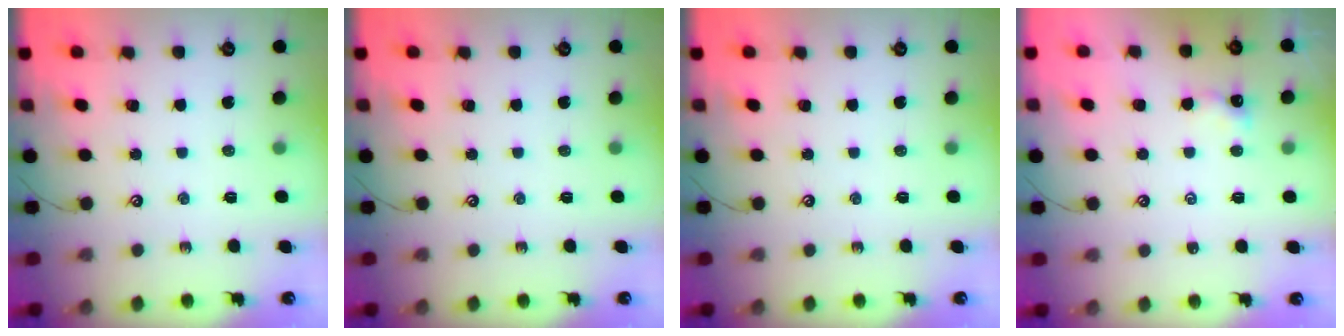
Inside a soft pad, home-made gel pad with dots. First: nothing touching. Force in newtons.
{"total": 0.0}
{"total": 0.0}
{"total": 0.0}